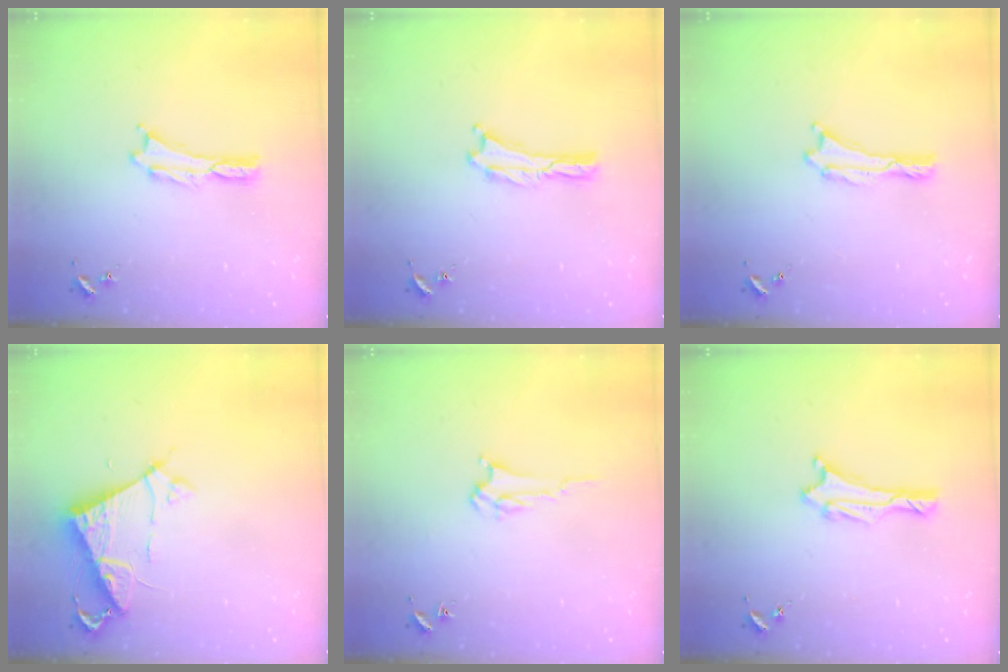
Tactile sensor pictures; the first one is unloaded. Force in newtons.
{"total": 0.0}
{"total": 0.0}
{"total": 6.9, "press": 6.9, "slide": 0.7}
{"total": 2.8, "press": 2.8, "slide": 0.4}
{"total": 1.5, "press": 1.5, "slide": 0.2}